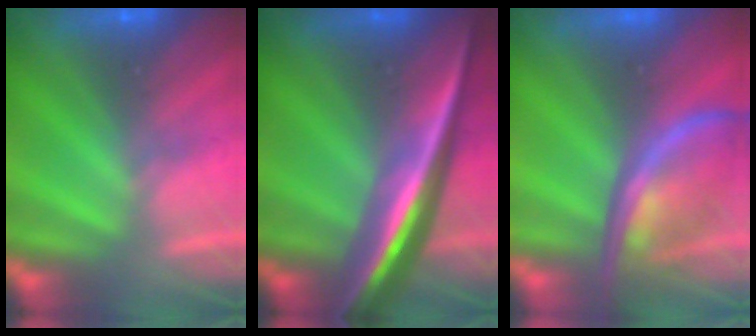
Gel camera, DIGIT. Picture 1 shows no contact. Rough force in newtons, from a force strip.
{"total": 8.6}
{"total": 2.5}